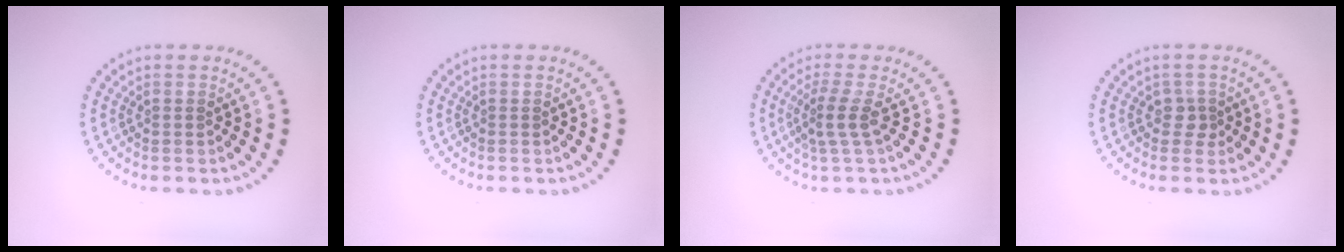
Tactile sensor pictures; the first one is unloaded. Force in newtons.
{"total": 0.0}
{"total": 2.3, "press": 1.6, "slide": 1.6}
{"total": 1.4, "press": 1.1, "slide": 0.9}